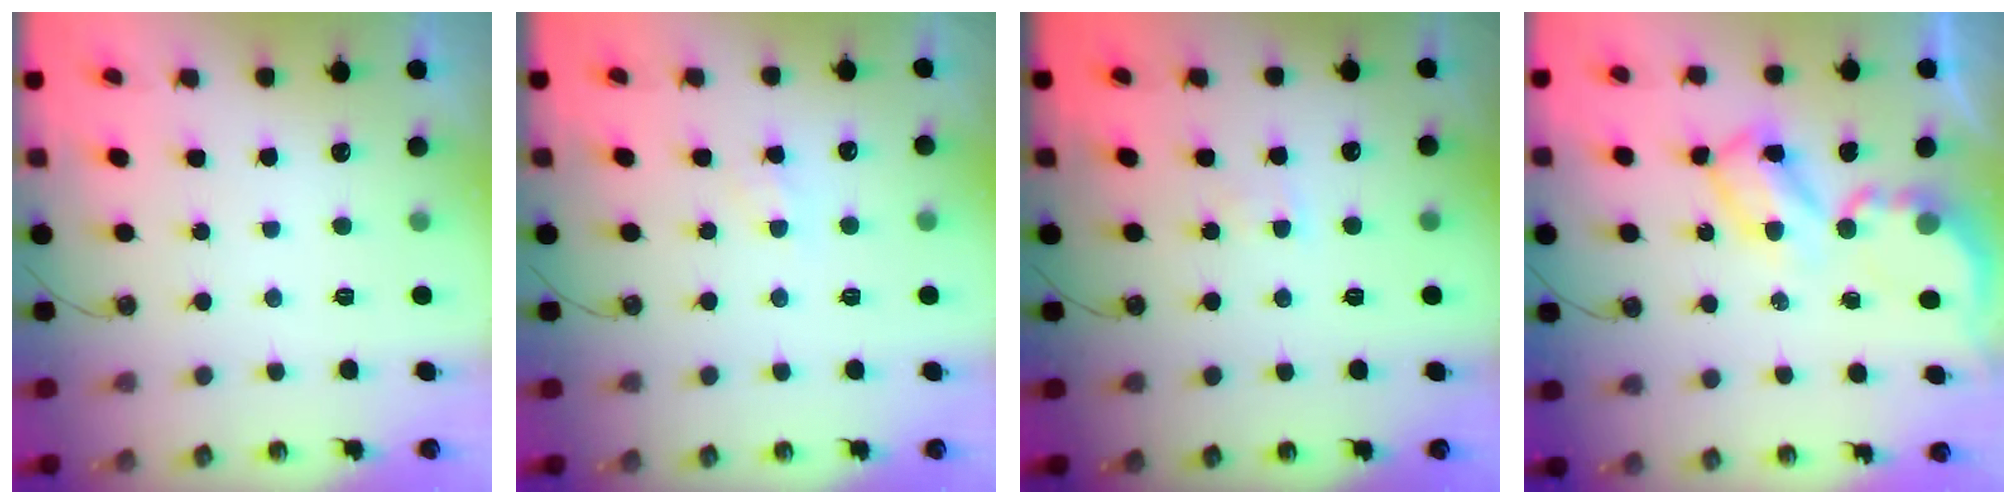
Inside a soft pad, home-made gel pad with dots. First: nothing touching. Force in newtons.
{"total": 4.9, "press": 4.9, "slide": 0.7}
{"total": 1.7, "press": 1.7, "slide": 0.3}
{"total": 7.5, "press": 7.5, "slide": 0.6}